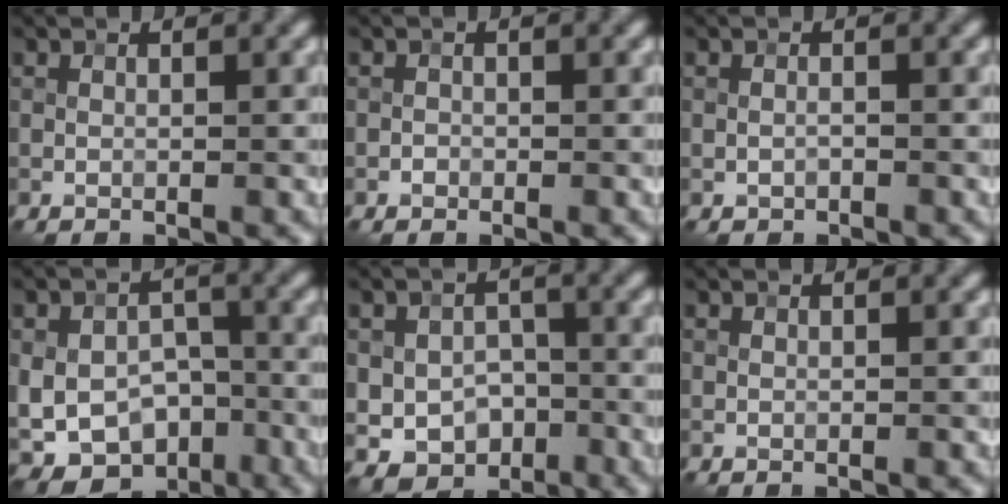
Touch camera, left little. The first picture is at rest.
{"total": 0.5, "force": [-0.3, 0.4, 0.0], "torque": [0.003, -0.001, -0.008]}
{"total": 0.5, "force": [-0.4, 0.3, 0.2], "torque": [-0.006, 0.002, -0.007]}
{"total": 10.9, "force": [-4.5, 7.7, 6.3], "torque": [-0.084, -0.012, -0.068]}
{"total": 5.9, "force": [-2.2, 4.4, 3.2], "torque": [-0.052, -0.006, -0.037]}
{"total": 0.0}